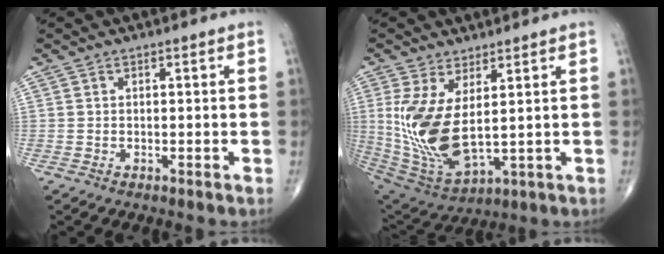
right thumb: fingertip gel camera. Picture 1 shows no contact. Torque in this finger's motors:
{"motor_torque": [-0.03, 0.53, 0.77, 0.49, 0.47]}